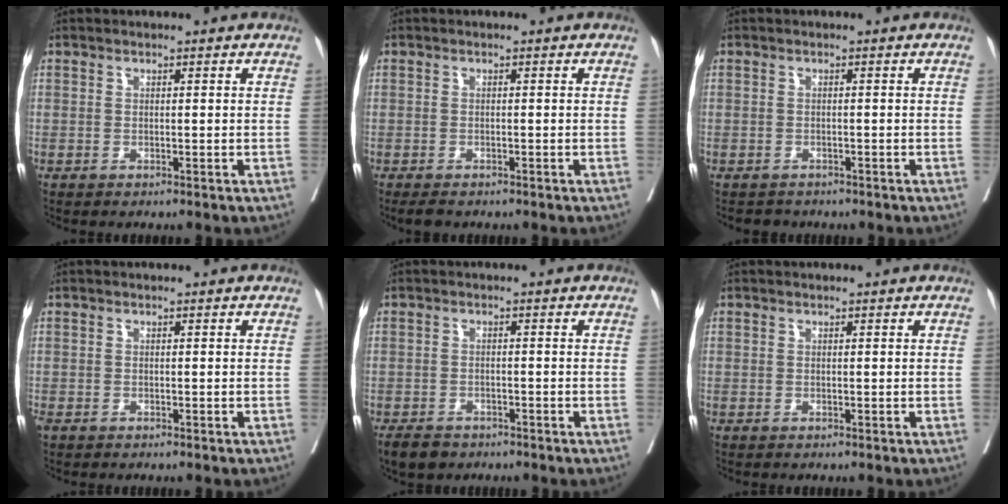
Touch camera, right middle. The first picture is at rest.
{"total": 1.8, "force": [-1.5, 0.6, 0.8], "torque": [-0.015, -0.004, -0.022]}
{"total": 2.1, "force": [-1.8, 1.1, -0.2], "torque": [-0.003, -0.001, -0.031]}
{"total": 0.8, "force": [-0.6, 0.5, 0.3], "torque": [-0.011, -0.001, -0.011]}
{"total": 4.0, "force": [-3.1, 2.2, 1.2], "torque": [-0.019, -0.001, -0.050]}
{"total": 0.0}